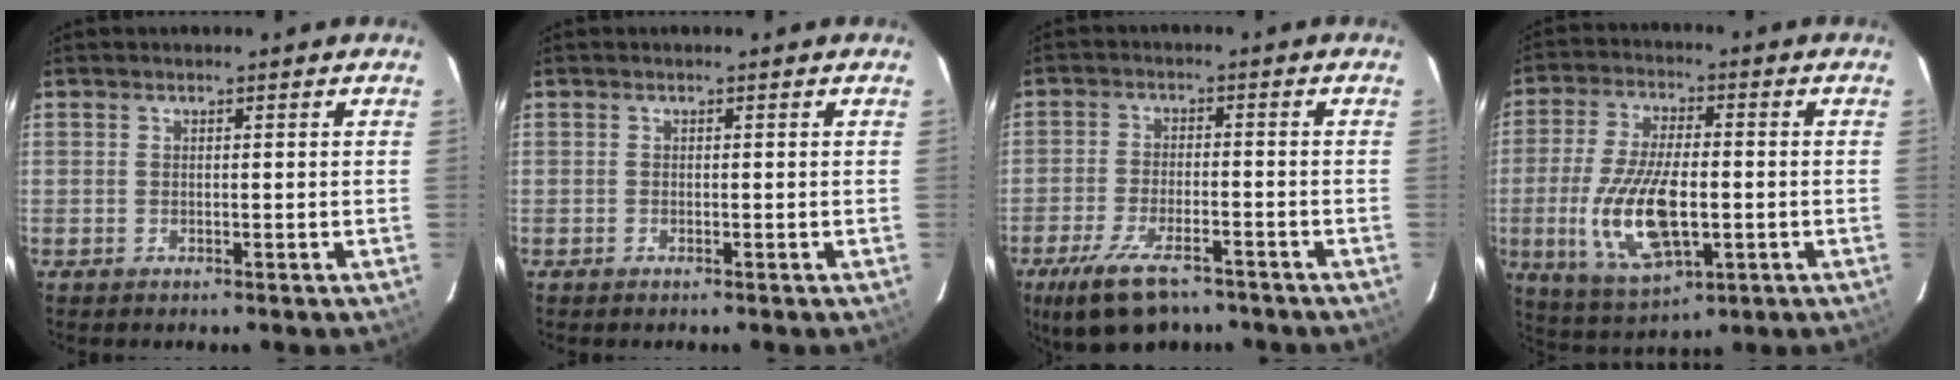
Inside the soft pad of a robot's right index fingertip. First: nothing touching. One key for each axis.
{"total": 0.0}
{"total": 12.2, "fx": -8.6, "fy": 4.7, "fz": 7.4, "tx": -0.165, "ty": -0.024, "tz": -0.148}
{"total": 15.5, "fx": -3.1, "fy": 6.4, "fz": 13.8, "tx": -0.284, "ty": -0.014, "tz": -0.048}